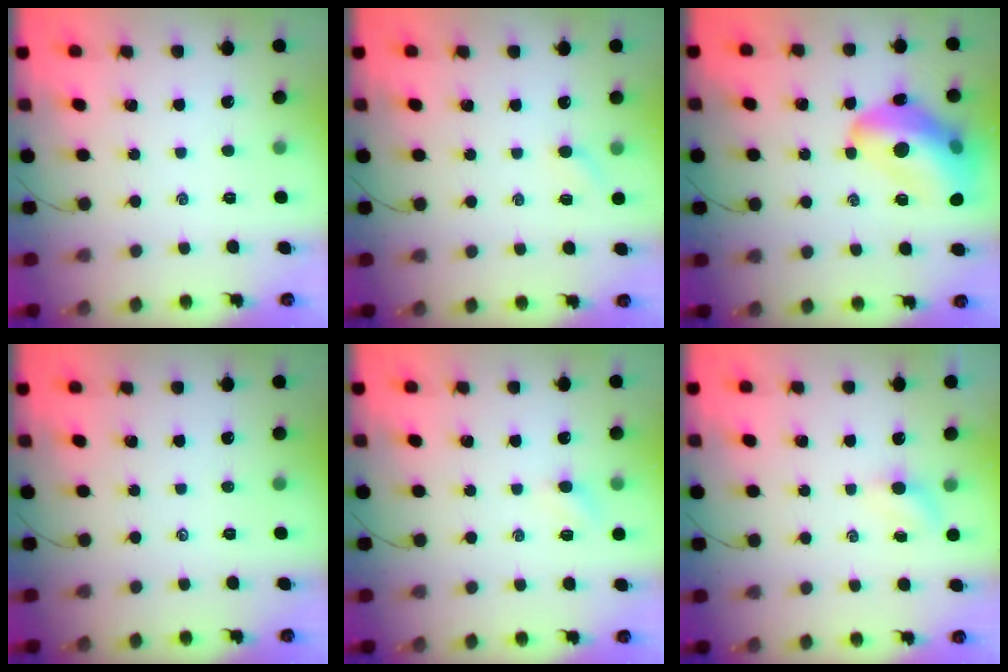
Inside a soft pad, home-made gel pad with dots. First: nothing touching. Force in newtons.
{"total": 3.2, "press": 3.0, "slide": 1.1}
{"total": 18.8, "press": 18.3, "slide": 4.1}
{"total": 0.0}
{"total": 3.1, "press": 2.9, "slide": 1.1}
{"total": 3.4, "press": 3.2, "slide": 1.1}